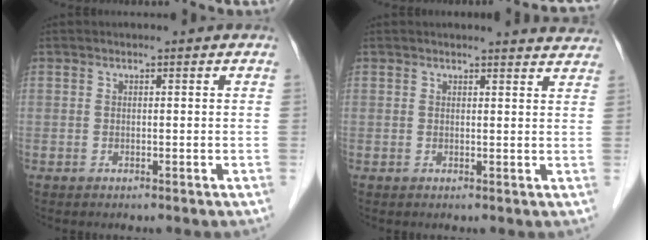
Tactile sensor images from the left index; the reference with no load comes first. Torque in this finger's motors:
{"motor_torque": [0.25, -0.32, 0.00, -0.03]}